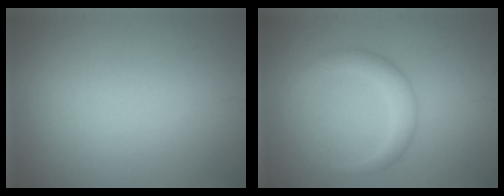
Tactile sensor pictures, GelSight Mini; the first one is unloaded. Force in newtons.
{"total": 2.7, "press": 2.7, "slide": 0.1}